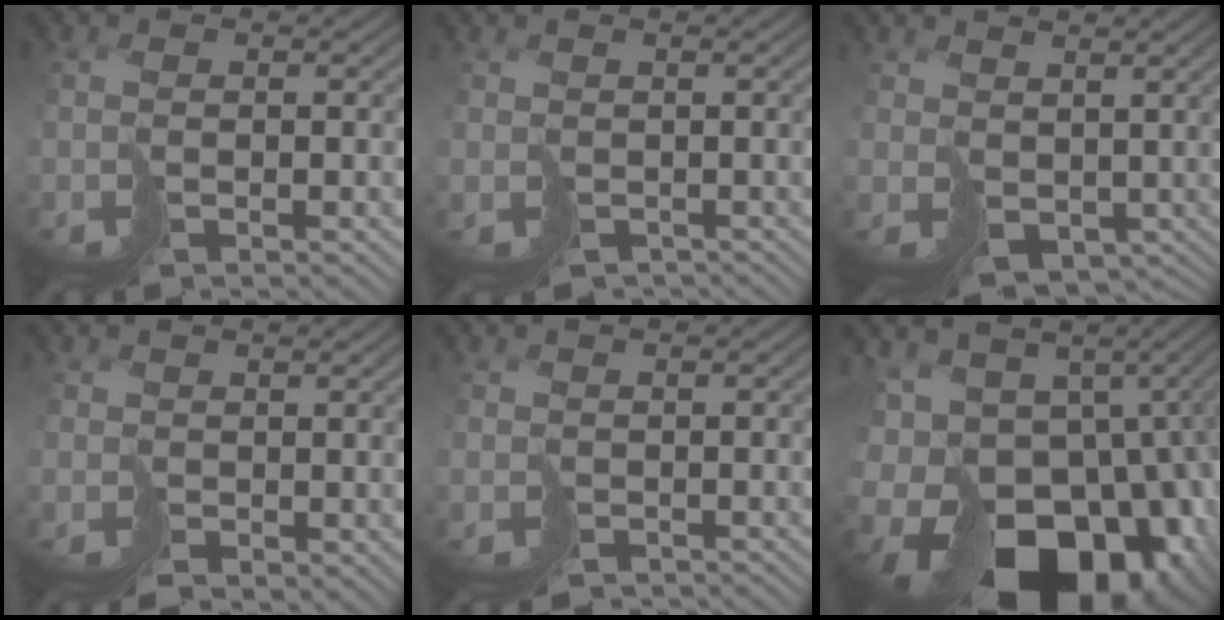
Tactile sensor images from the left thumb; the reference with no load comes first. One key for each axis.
{"total": 1.8, "fx": -1.2, "fy": 1.3, "fz": 0.0, "tx": 0.010, "ty": -0.011, "tz": -0.014}
{"total": 4.4, "fx": 1.0, "fy": 3.5, "fz": 2.4, "tx": -0.063, "ty": -0.022, "tz": 0.036}
{"total": 1.4, "fx": 0.2, "fy": 1.3, "fz": 0.6, "tx": -0.014, "ty": -0.003, "tz": 0.006}
{"total": 1.3, "fx": -1.0, "fy": 0.8, "fz": -0.3, "tx": 0.011, "ty": -0.007, "tz": -0.011}
{"total": 19.2, "fx": -7.4, "fy": 12.7, "fz": 12.4, "tx": -0.213, "ty": -0.065, "tz": -0.064}